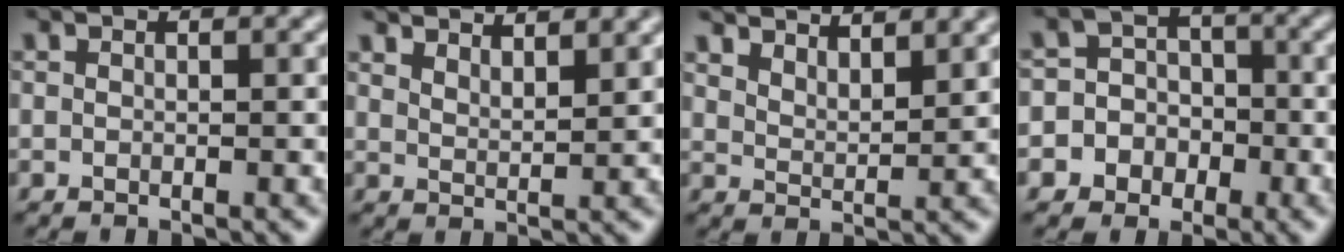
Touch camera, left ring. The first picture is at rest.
{"total": 5.1, "force": [4.5, 1.2, 2.1], "torque": [-0.017, 0.014, 0.049]}
{"total": 6.3, "force": [5.6, 1.6, 2.4], "torque": [-0.033, 0.014, 0.069]}
{"total": 6.2, "force": [-2.4, 5.7, 0.6], "torque": [0.002, 0.010, -0.063]}